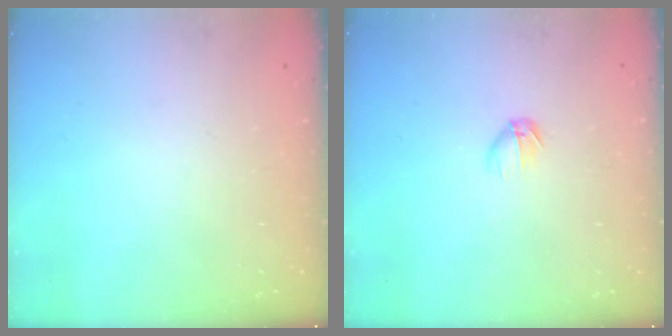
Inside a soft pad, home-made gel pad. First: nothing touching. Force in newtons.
{"total": 3.7, "press": 3.6, "slide": 1.1}